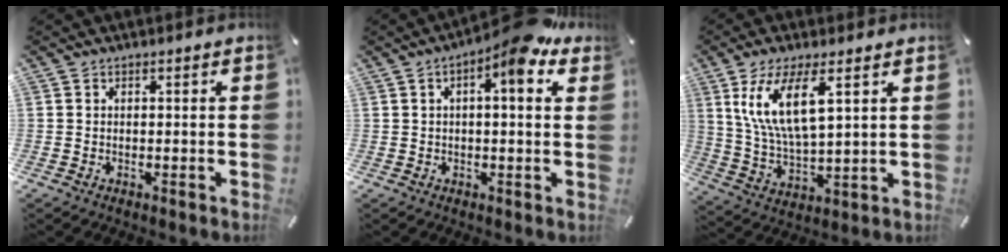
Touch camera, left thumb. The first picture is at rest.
{"total": 8.4, "force": [4.7, 1.8, 6.8], "torque": [-0.091, -0.034, 0.069]}
{"total": 12.1, "force": [6.0, 4.2, 9.6], "torque": [-0.212, -0.011, 0.106]}